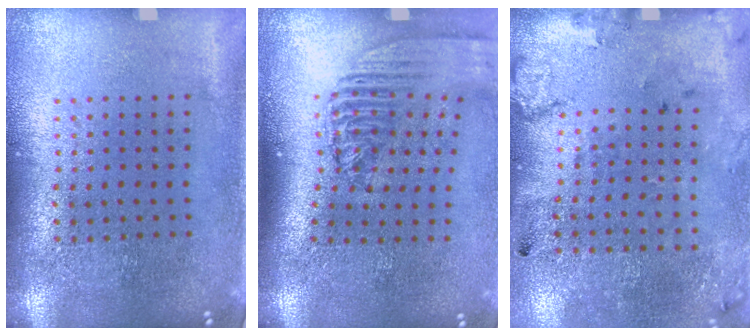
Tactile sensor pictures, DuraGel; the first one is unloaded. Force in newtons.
{"total": 2.3, "press": 1.7, "slide": 1.5}
{"total": 2.2, "press": 1.4, "slide": 1.7}